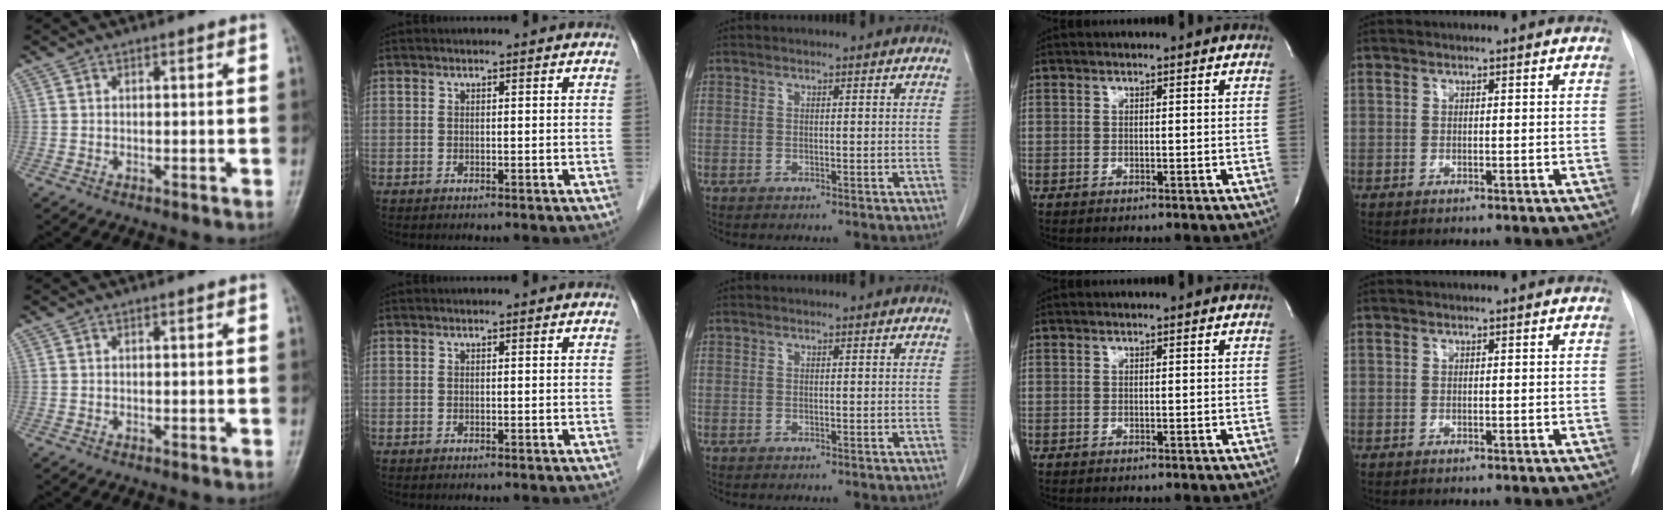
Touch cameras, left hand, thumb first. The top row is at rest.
{}